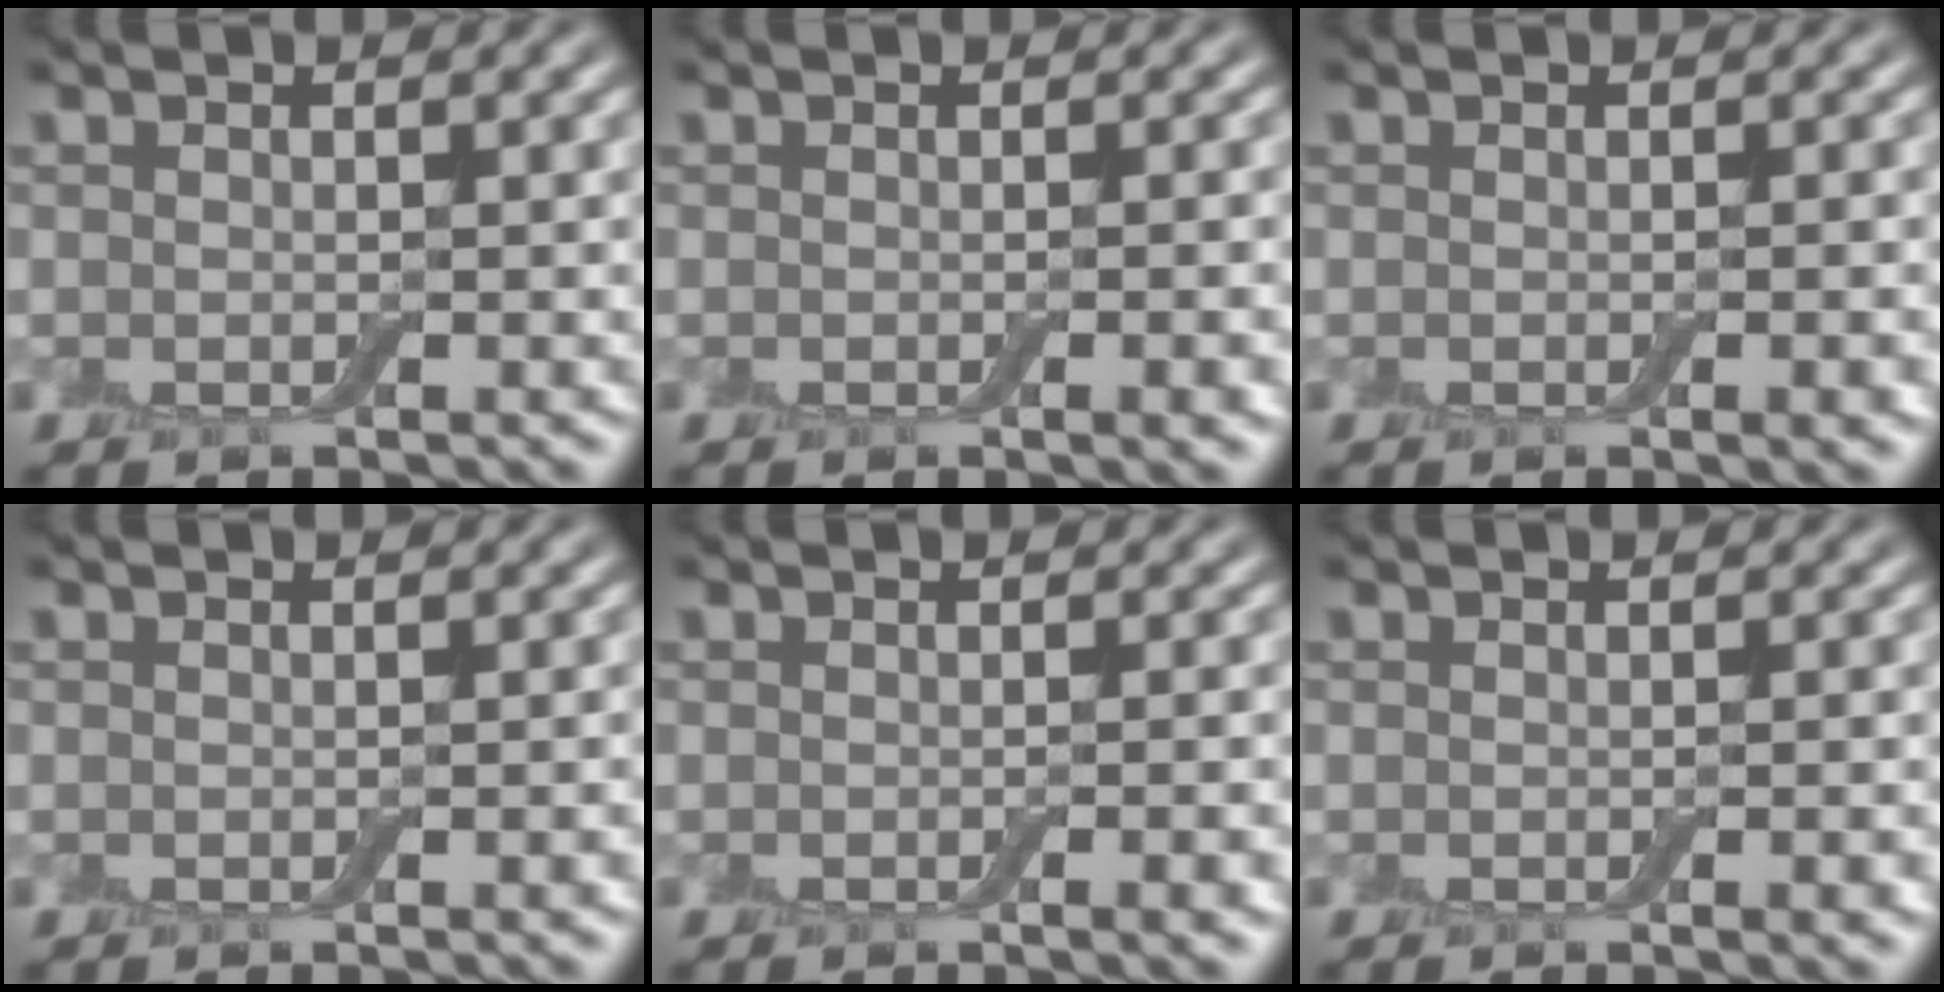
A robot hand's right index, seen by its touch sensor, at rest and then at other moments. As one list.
[{"total": 2.0, "force": [-0.4, 0.5, 1.9], "torque": [-0.018, -0.001, -0.004]}, {"total": 2.0, "force": [-0.3, 0.5, 1.9], "torque": [-0.018, -0.001, -0.003]}, {"total": 1.0, "force": [-0.2, 0.2, 0.9], "torque": [-0.009, 0.001, -0.002]}, {"total": 2.3, "force": [-0.5, 0.6, 2.1], "torque": [-0.018, 0.001, -0.006]}, {"total": 1.6, "force": [-0.3, 0.3, 1.5], "torque": [-0.016, -0.002, -0.004]}]